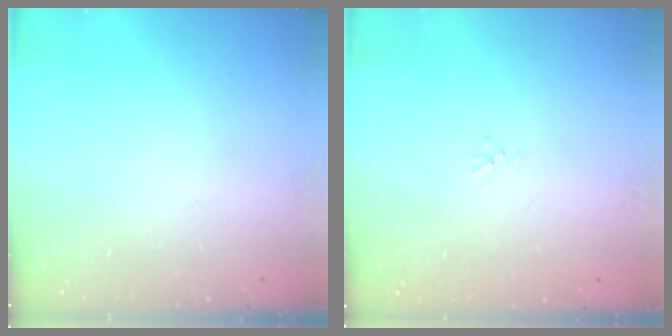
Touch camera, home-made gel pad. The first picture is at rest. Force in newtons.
{"total": 1.1, "press": 1.0, "slide": 0.3}